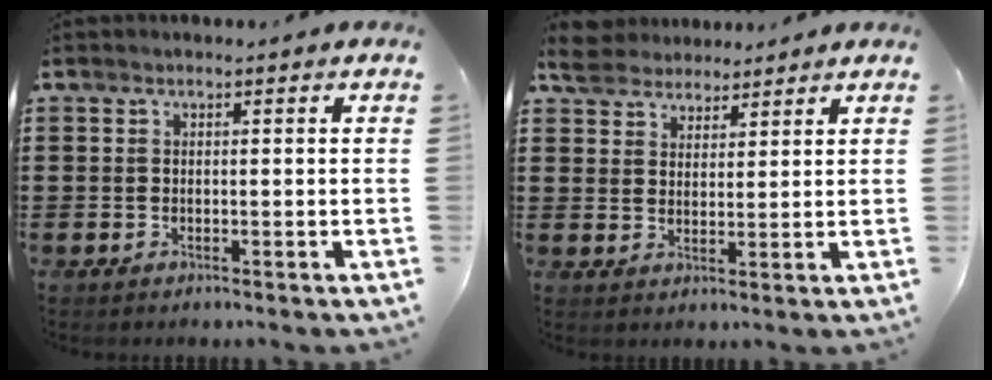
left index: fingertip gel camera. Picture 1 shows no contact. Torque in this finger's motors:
{"motor_torque": [1.43, 0.71, 0.59, 0.11]}